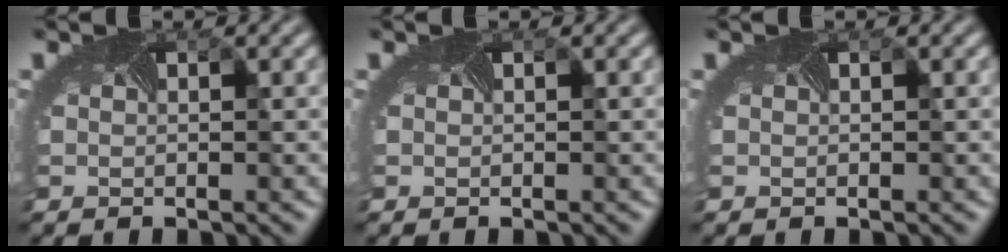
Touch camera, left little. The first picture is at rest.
{"total": 0.0}
{"total": 0.0}